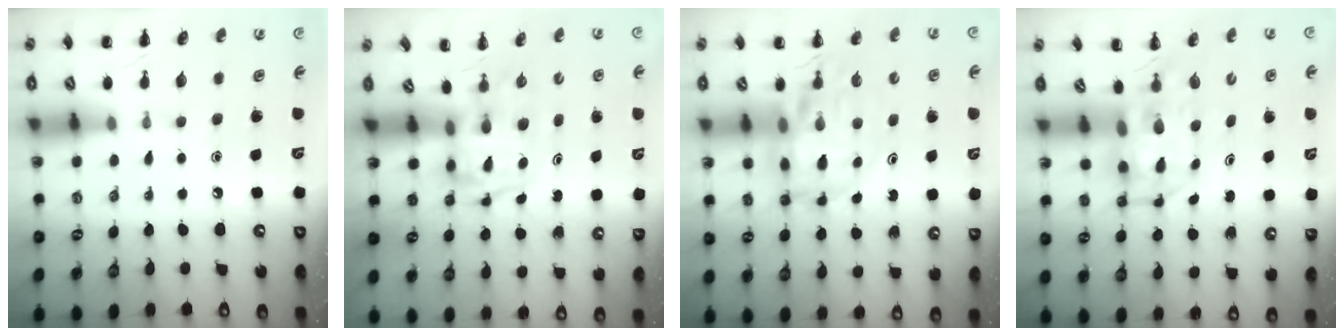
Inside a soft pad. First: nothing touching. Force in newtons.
{"total": 3.3, "press": 3.3, "slide": 0.6}
{"total": 13.2, "press": 12.6, "slide": 3.8}
{"total": 4.4, "press": 4.2, "slide": 1.3}